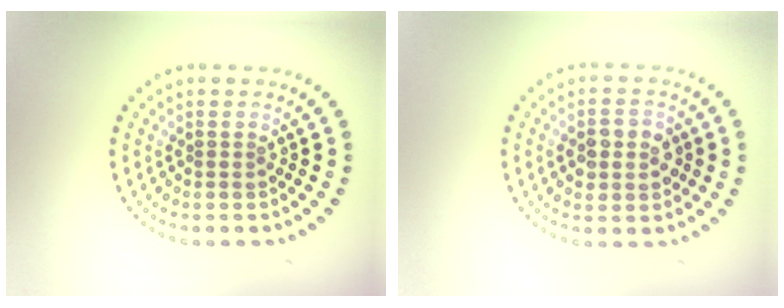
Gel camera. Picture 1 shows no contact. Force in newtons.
{"total": 3.5, "press": 3.5, "slide": 0.1}